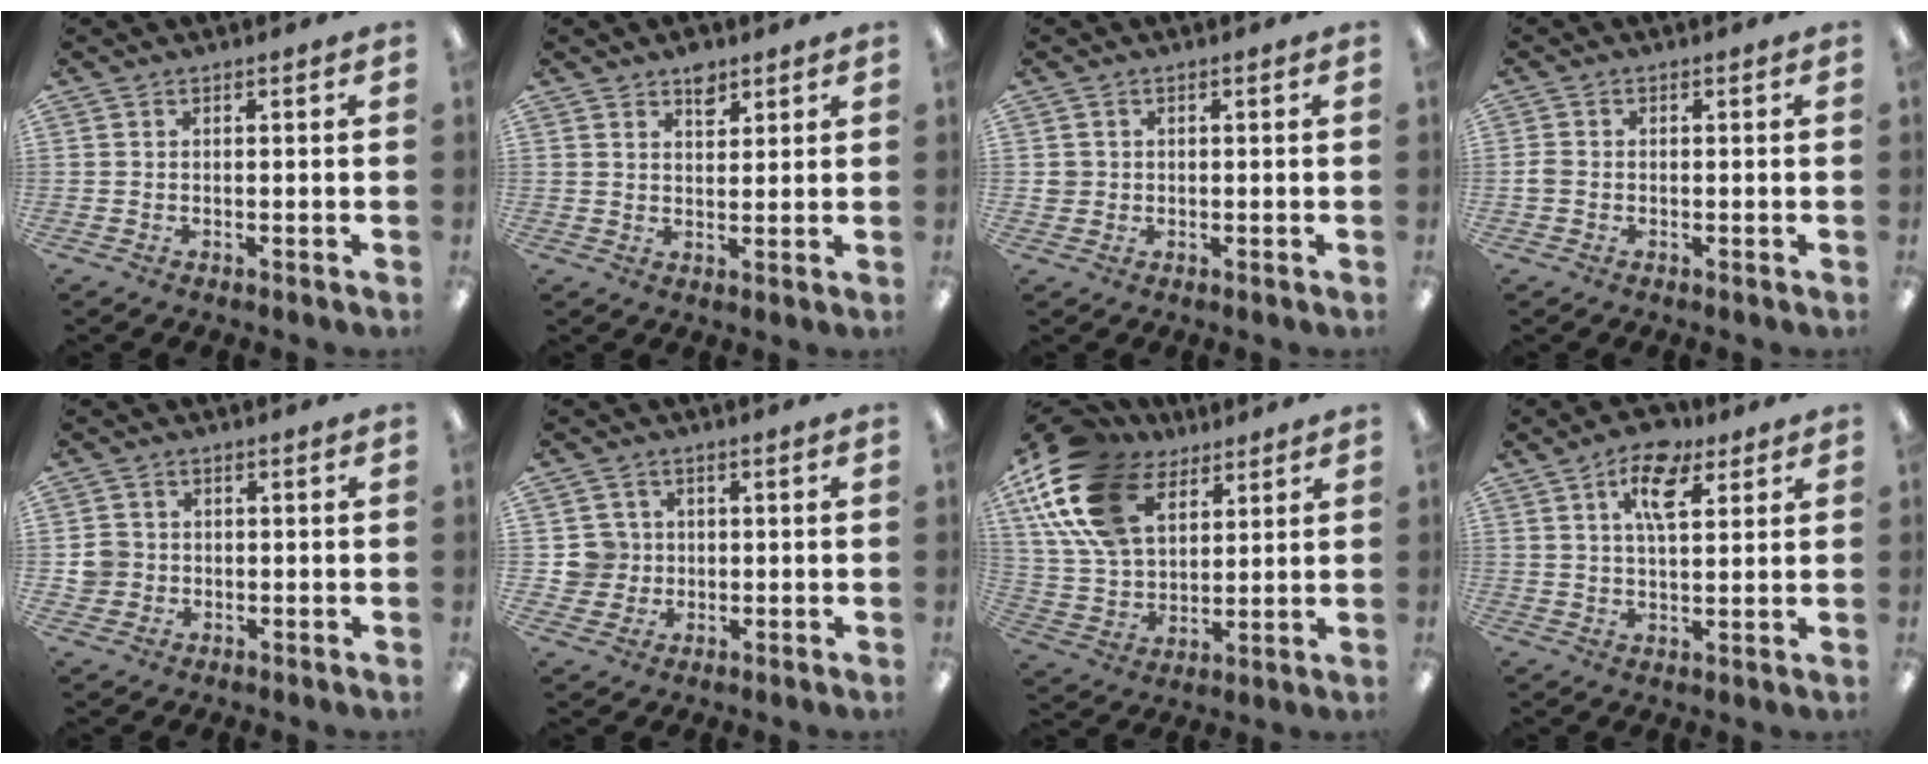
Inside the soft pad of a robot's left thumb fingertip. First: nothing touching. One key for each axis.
{"total": 4.8, "fx": 3.3, "fy": 2.8, "fz": 2.0, "tx": -0.007, "ty": -0.018, "tz": 0.053}
{"total": 1.9, "fx": 0.2, "fy": 1.9, "fz": 0.3, "tx": -0.008, "ty": 0.004, "tz": 0.002}
{"total": 1.9, "fx": -0.5, "fy": 1.5, "fz": 1.0, "tx": -0.025, "ty": 0.001, "tz": -0.011}
{"total": 4.3, "fx": -0.2, "fy": 4.2, "fz": 0.8, "tx": -0.012, "ty": 0.009, "tz": -0.004}
{"total": 5.7, "fx": 0.6, "fy": 5.6, "fz": 0.6, "tx": -0.012, "ty": 0.008, "tz": 0.013}
{"total": 21.9, "fx": 10.6, "fy": 13.5, "fz": 13.6, "tx": -0.307, "ty": -0.027, "tz": 0.195}
{"total": 10.5, "fx": 5.3, "fy": 5.0, "fz": 7.6, "tx": -0.118, "ty": -0.012, "tz": 0.089}